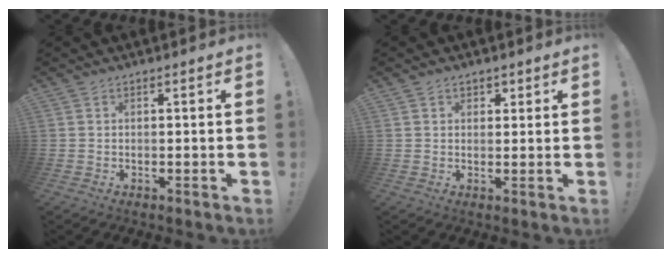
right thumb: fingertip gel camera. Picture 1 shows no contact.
{"total": 2.1, "force": [1.3, 1.6, 0.5], "torque": [0.005, -0.005, 0.021]}